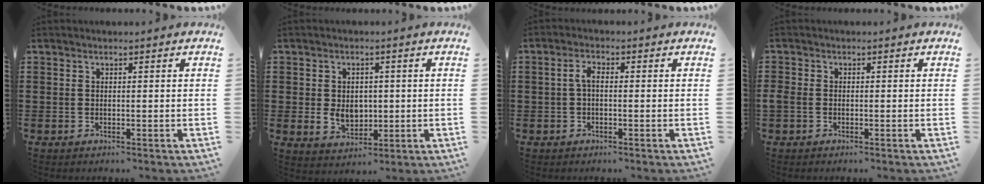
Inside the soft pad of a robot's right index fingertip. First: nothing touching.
{"total": 4.6, "force": [0.0, 3.5, 3.0], "torque": [-0.056, 0.008, -0.003]}
{"total": 2.3, "force": [-0.3, 0.9, 2.0], "torque": [-0.048, 0.001, -0.009]}
{"total": 1.3, "force": [-0.8, 0.9, 0.5], "torque": [-0.020, -0.001, -0.018]}